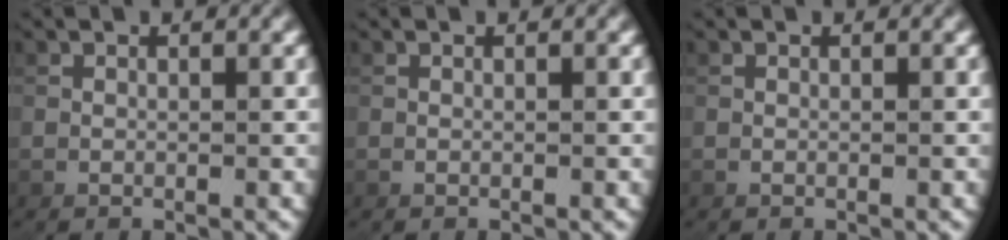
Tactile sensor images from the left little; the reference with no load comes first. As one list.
[{"total": 0.0}, {"total": 0.0}]